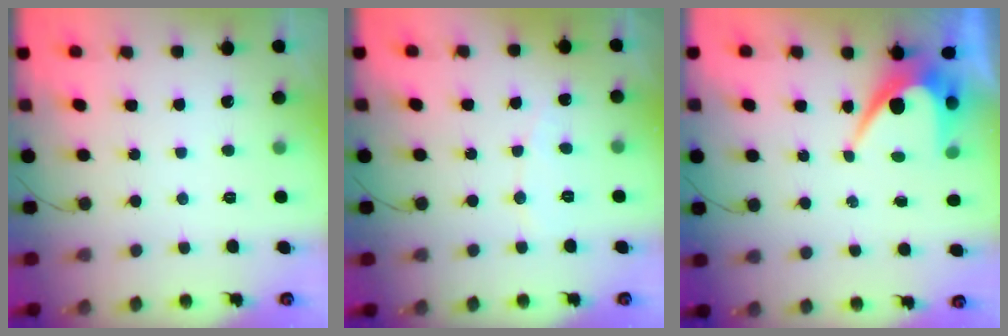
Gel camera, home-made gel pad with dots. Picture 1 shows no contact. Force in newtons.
{"total": 3.7, "press": 3.7, "slide": 0.3}
{"total": 7.7, "press": 7.7, "slide": 0.1}